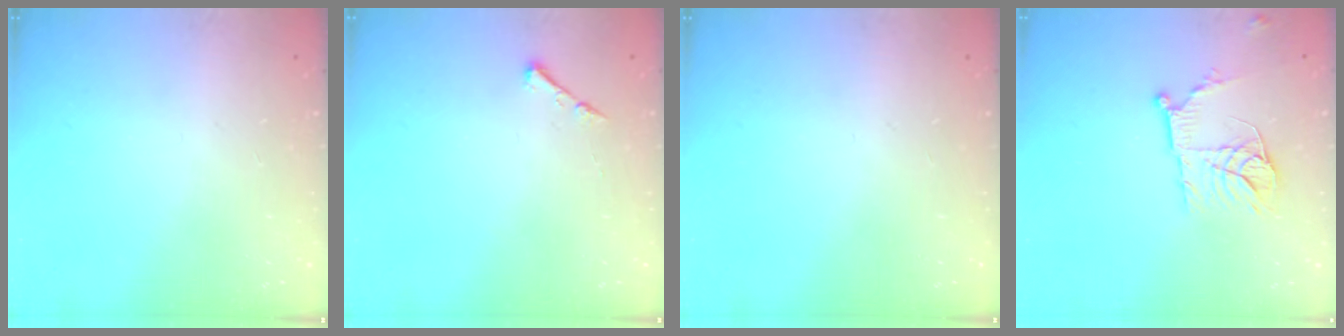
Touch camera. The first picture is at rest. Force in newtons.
{"total": 3.7, "press": 3.6, "slide": 0.5}
{"total": 0.0}
{"total": 12.2, "press": 12.1, "slide": 1.1}